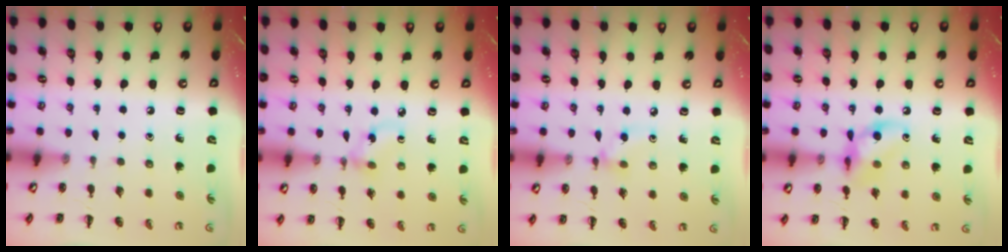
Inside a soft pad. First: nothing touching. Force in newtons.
{"total": 2.9, "press": 2.8, "slide": 0.9}
{"total": 3.5, "press": 3.3, "slide": 1.0}
{"total": 11.5, "press": 11.4, "slide": 1.8}